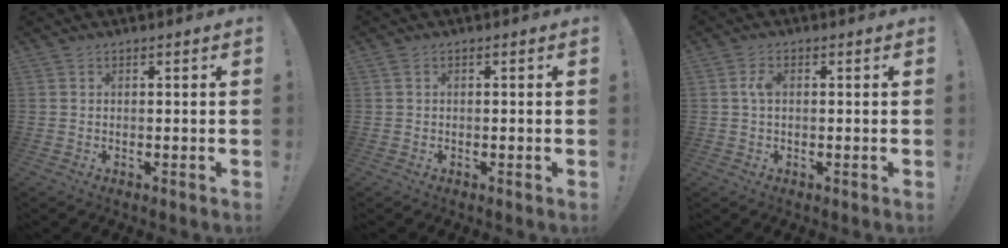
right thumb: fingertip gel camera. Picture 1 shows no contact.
{"total": 1.0, "force": [-0.2, 0.6, 0.8], "torque": [-0.016, 0.002, -0.003]}
{"total": 2.8, "force": [0.3, 1.7, 2.2], "torque": [-0.046, 0.008, 0.004]}